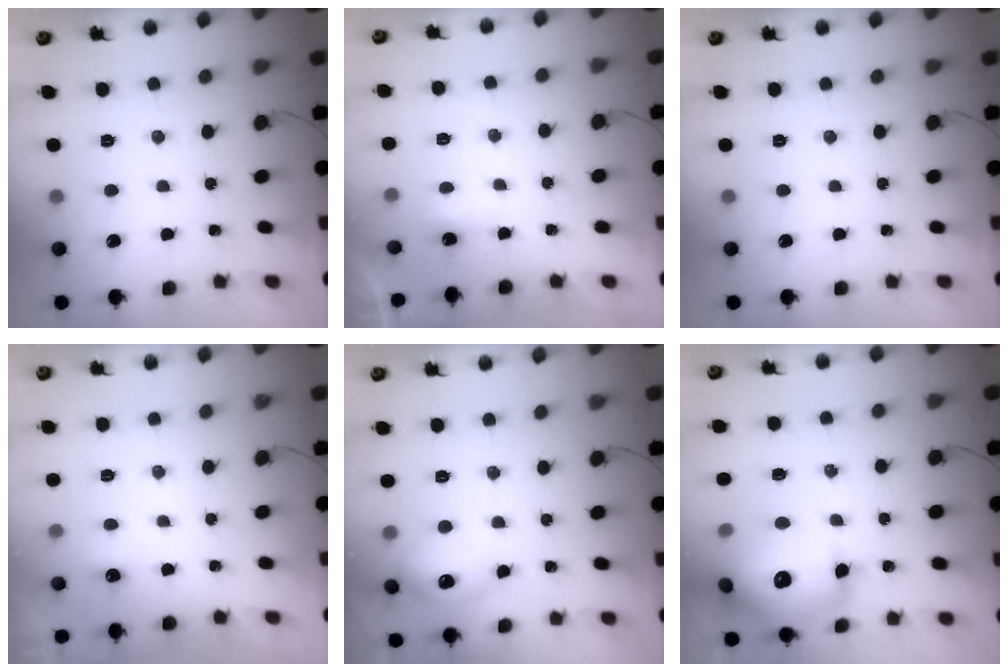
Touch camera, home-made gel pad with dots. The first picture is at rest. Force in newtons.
{"total": 2.3, "press": 2.1, "slide": 0.8}
{"total": 0.0}
{"total": 3.3, "press": 0.9, "slide": 3.2}
{"total": 11.8, "press": 11.7, "slide": 0.7}
{"total": 20.7, "press": 20.4, "slide": 3.5}